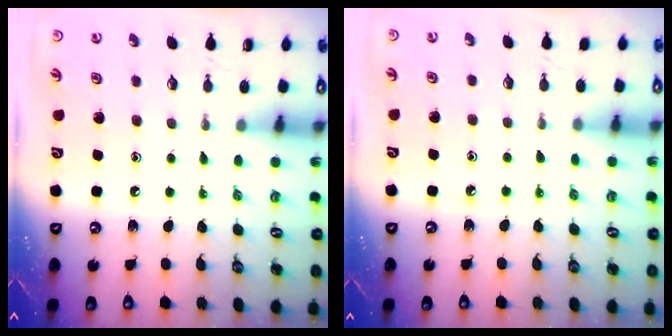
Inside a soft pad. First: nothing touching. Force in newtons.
{"total": 5.2, "press": 5.2, "slide": 0.7}